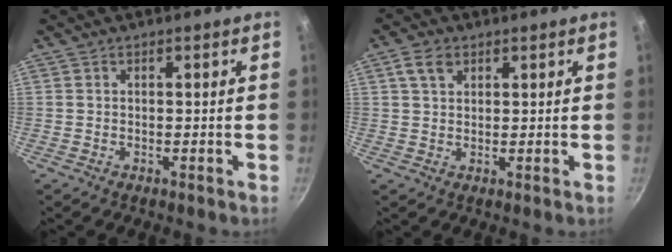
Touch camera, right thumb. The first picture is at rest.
{"total": 3.9, "force": [1.8, 2.6, 2.3], "torque": [-0.035, 0.001, 0.033]}